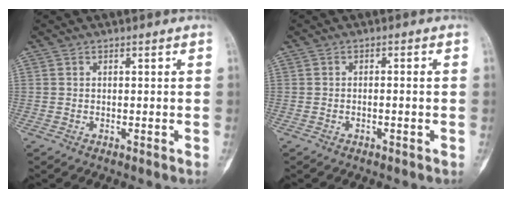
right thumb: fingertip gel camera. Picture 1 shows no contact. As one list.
[{"total": 1.2, "force": [-0.4, 0.2, 1.1], "torque": [-0.019, 0.007, -0.006]}]